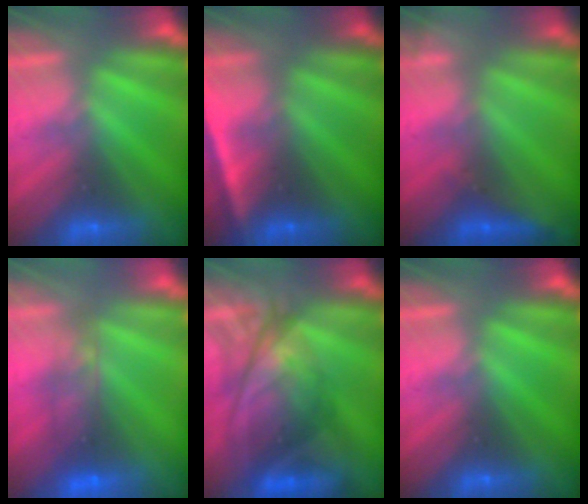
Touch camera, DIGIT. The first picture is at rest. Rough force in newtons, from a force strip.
{"total": 4.5}
{"total": 2.9}
{"total": 7.1}
{"total": 7.6}
{"total": 0.0}